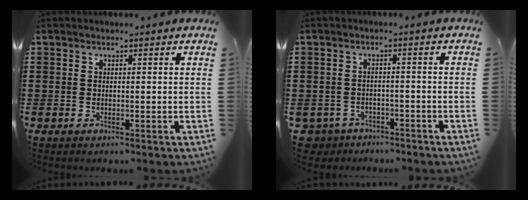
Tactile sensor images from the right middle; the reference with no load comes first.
{"total": 2.7, "force": [-2.6, 0.8, -0.2], "torque": [-0.016, -0.003, -0.061]}